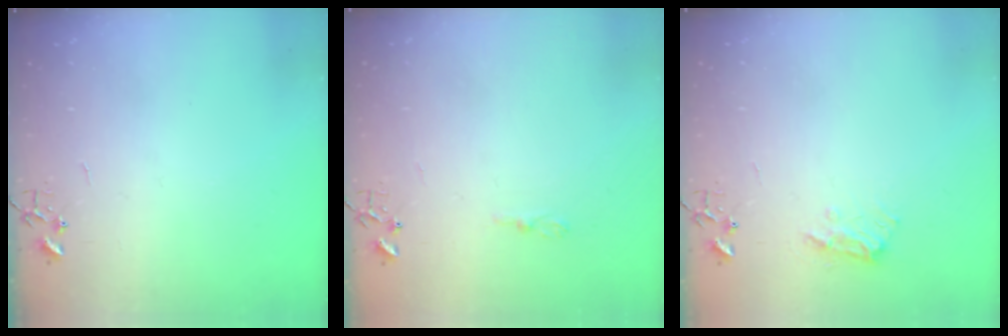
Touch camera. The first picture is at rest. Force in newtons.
{"total": 3.6, "press": 3.6, "slide": 0.4}
{"total": 9.0, "press": 8.9, "slide": 1.1}